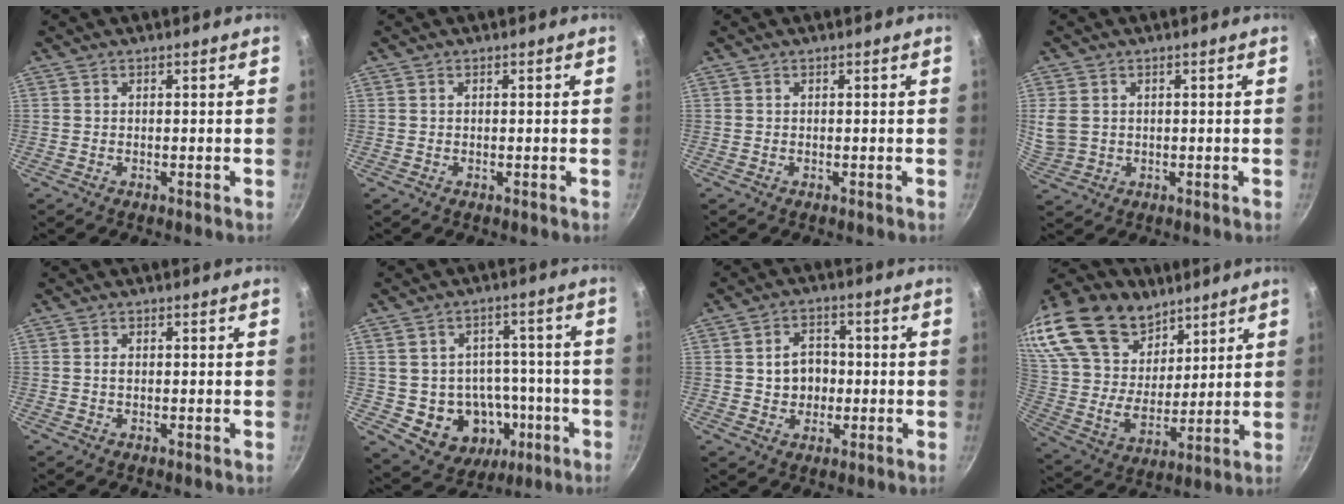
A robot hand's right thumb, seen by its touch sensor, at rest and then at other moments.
{"total": 0.0}
{"total": 0.0}
{"total": 5.6, "force": [1.1, 4.5, 3.2], "torque": [-0.062, -0.008, 0.031]}
{"total": 0.9, "force": [0.1, 0.6, 0.7], "torque": [-0.013, 0.002, 0.001]}
{"total": 13.9, "force": [-3.3, 11.7, 6.9], "torque": [-0.063, 0.033, -0.030]}
{"total": 6.8, "force": [0.0, 5.6, 3.9], "torque": [-0.037, 0.011, -0.002]}
{"total": 30.0, "force": [18.9, 18.5, 14.2], "torque": [-0.296, -0.031, 0.354]}